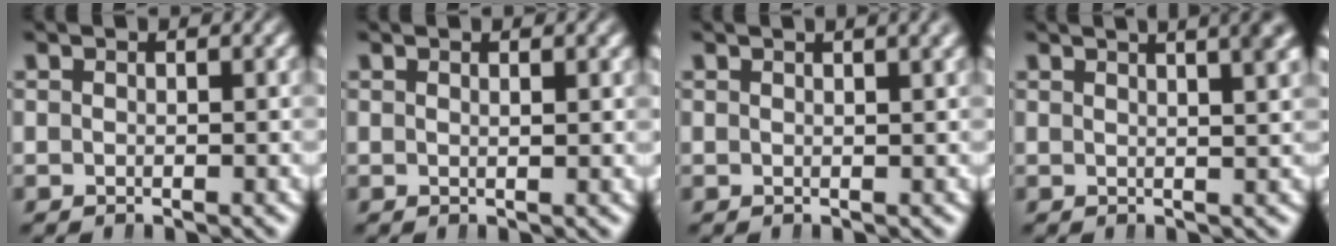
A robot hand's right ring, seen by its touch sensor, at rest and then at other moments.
{"total": 1.0, "force": [0.5, -0.8, 0.3], "torque": [0.000, -0.001, 0.009]}
{"total": 1.5, "force": [1.1, -0.5, 0.8], "torque": [0.000, 0.009, 0.015]}
{"total": 5.4, "force": [3.0, 1.2, 4.4], "torque": [-0.031, 0.020, 0.040]}